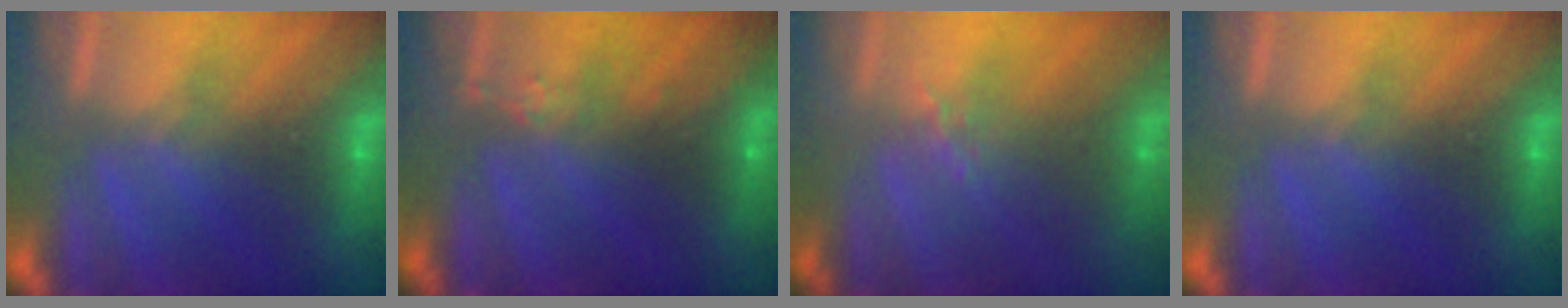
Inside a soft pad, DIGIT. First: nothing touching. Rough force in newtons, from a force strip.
{"total": 2.4}
{"total": 1.3}
{"total": 0.0}